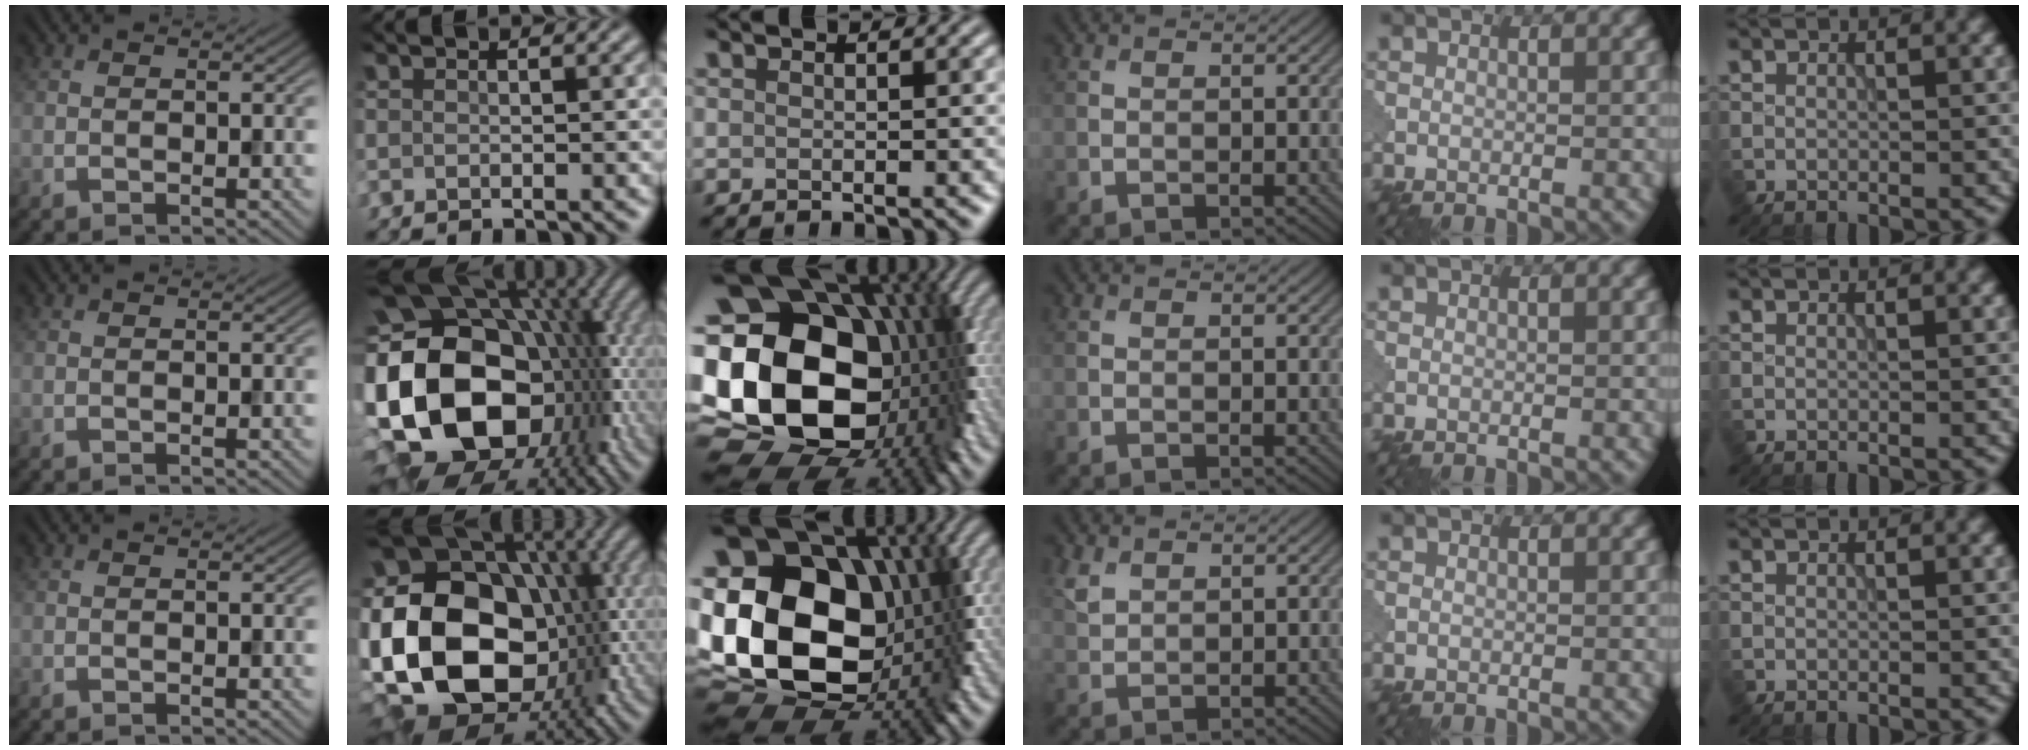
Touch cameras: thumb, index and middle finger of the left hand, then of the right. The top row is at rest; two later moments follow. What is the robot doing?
{"motion": "disassemble", "object": "puzzle pieces"}